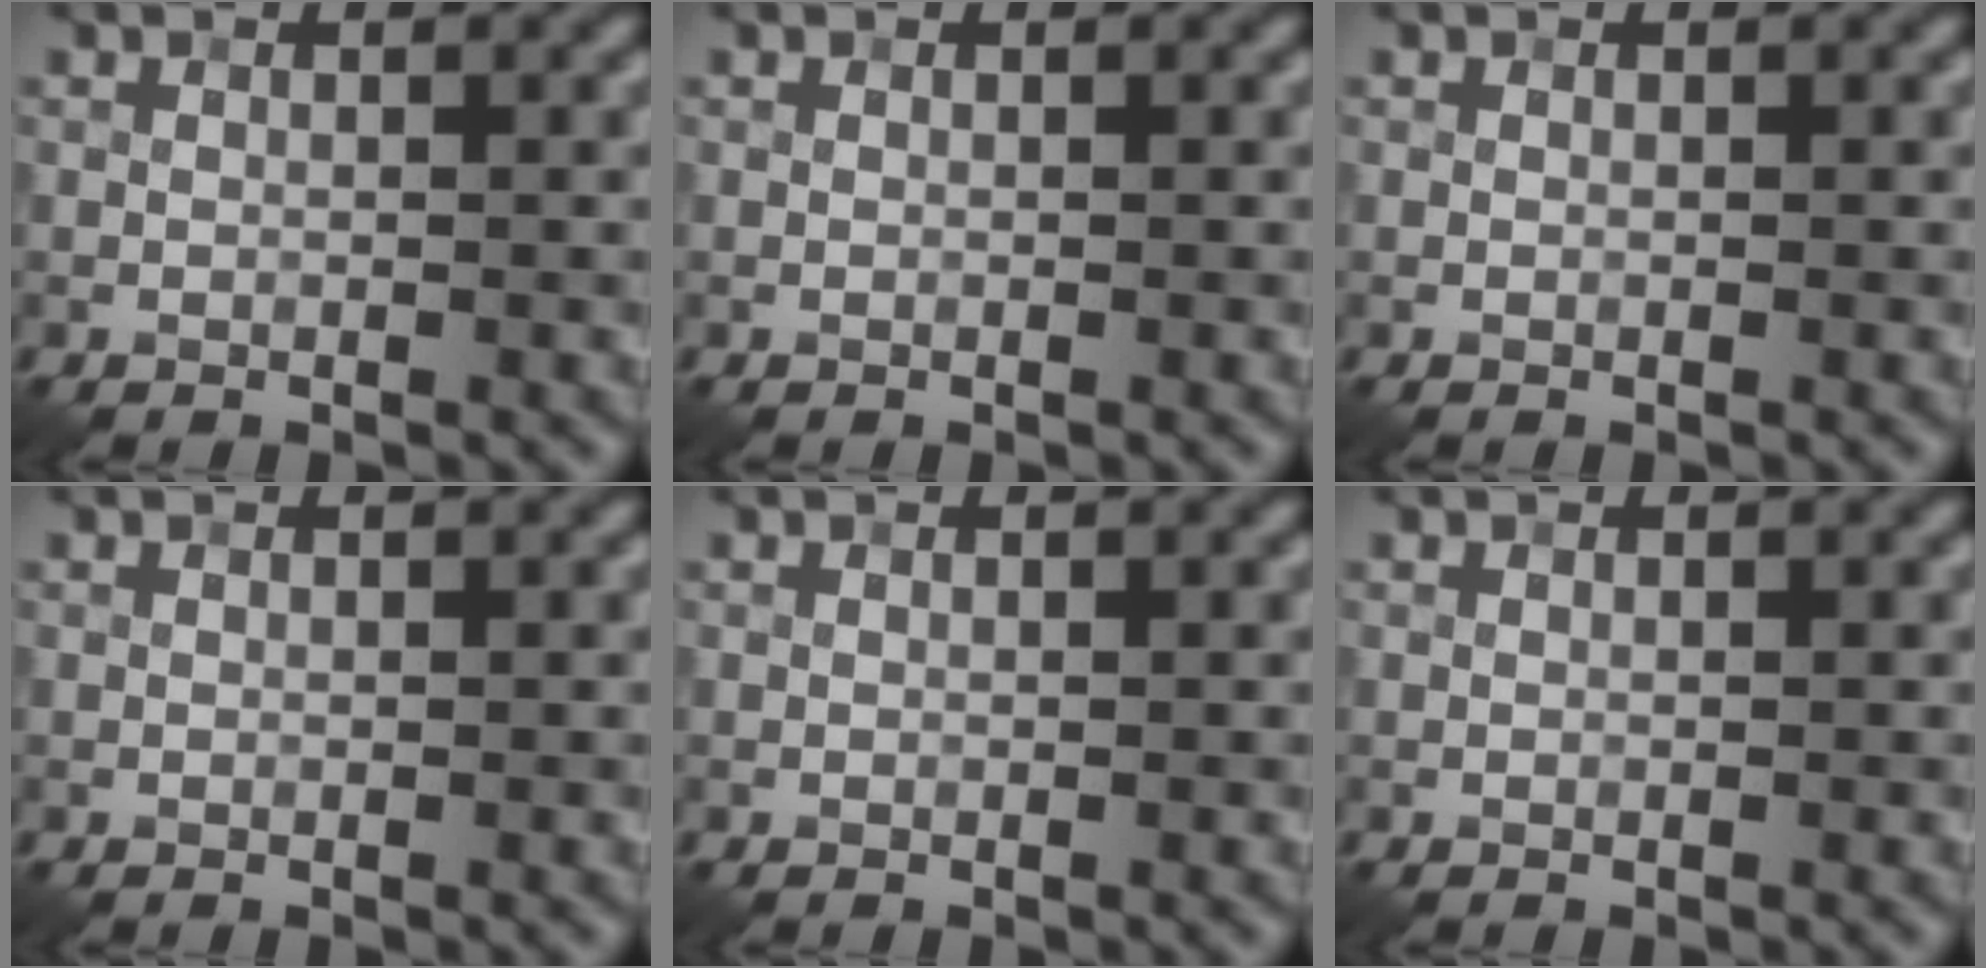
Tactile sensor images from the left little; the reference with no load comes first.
{"total": 0.0}
{"total": 0.0}
{"total": 0.0}
{"total": 0.0}
{"total": 0.0}